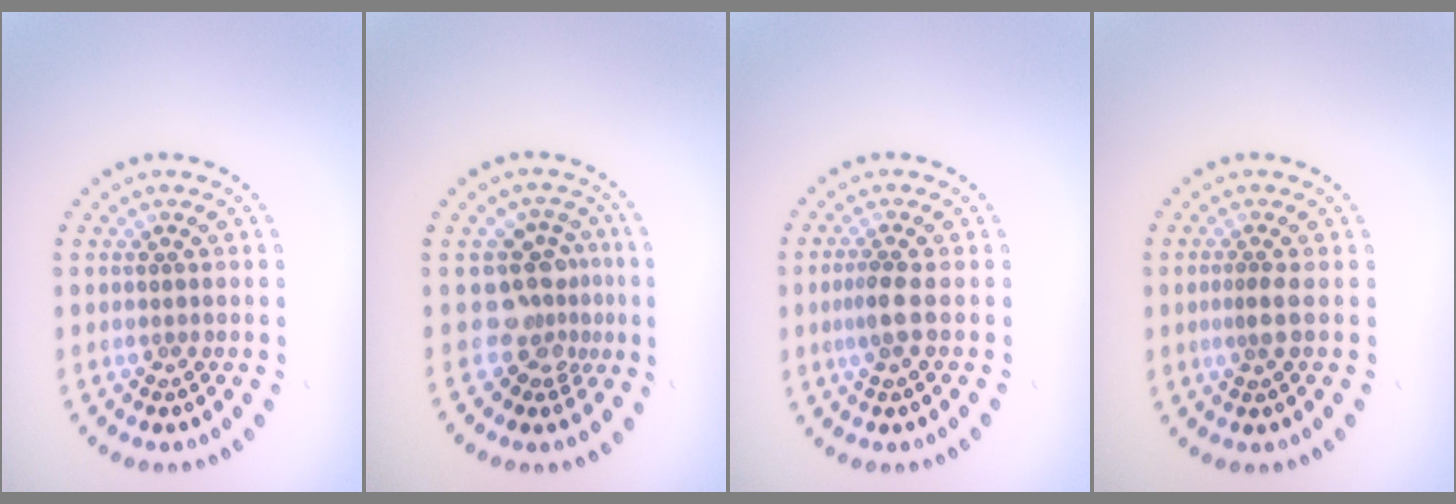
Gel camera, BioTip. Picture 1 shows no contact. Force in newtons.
{"total": 3.5, "press": 2.6, "slide": 2.4}
{"total": 1.9, "press": 1.5, "slide": 1.1}
{"total": 1.2, "press": 0.8, "slide": 0.9}